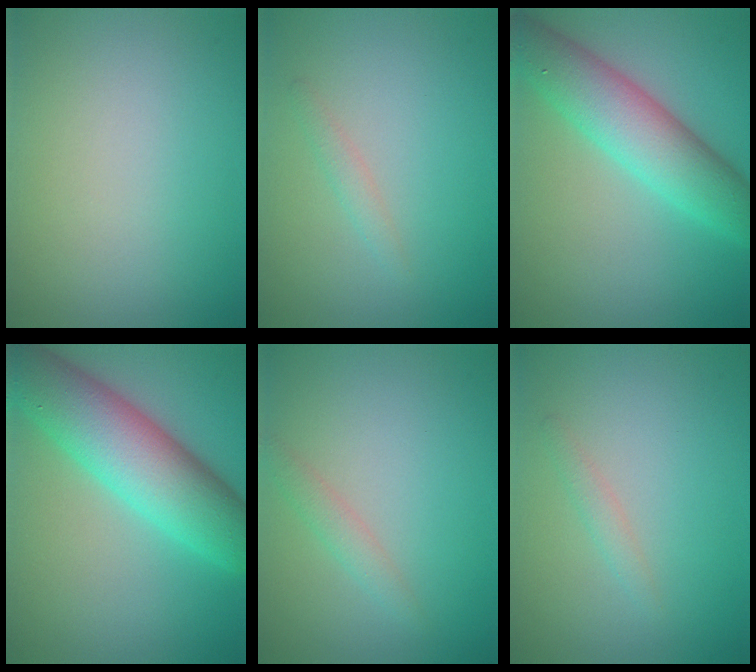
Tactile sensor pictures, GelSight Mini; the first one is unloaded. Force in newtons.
{"total": 1.1, "press": 1.1, "slide": 0.2}
{"total": 7.0, "press": 7.0, "slide": 0.2}
{"total": 9.6, "press": 9.5, "slide": 0.4}
{"total": 1.4, "press": 1.4, "slide": 0.1}
{"total": 1.1, "press": 1.1, "slide": 0.2}